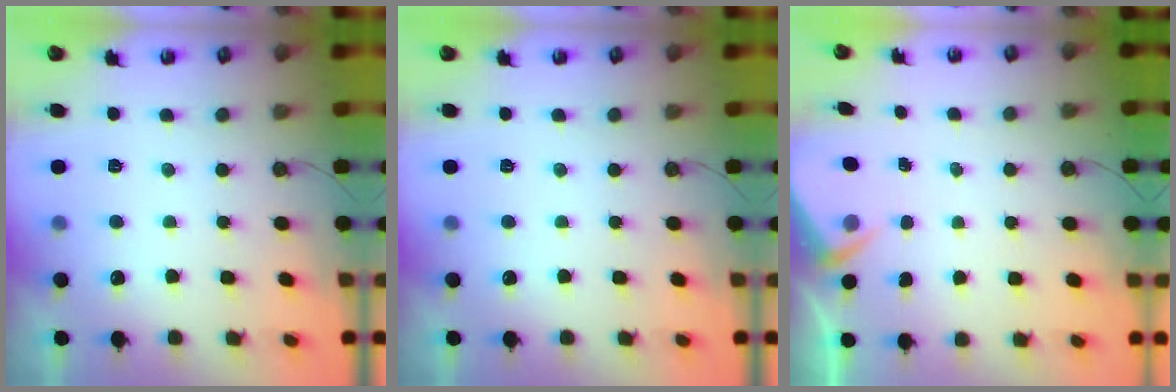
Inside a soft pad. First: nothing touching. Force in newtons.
{"total": 0.0}
{"total": 3.2, "press": 3.2, "slide": 0.5}